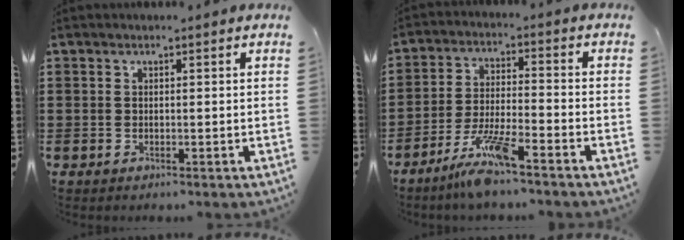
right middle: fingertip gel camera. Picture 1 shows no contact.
{"total": 7.7, "force": [-6.1, 0.3, 4.8], "torque": [-0.100, -0.011, -0.114]}